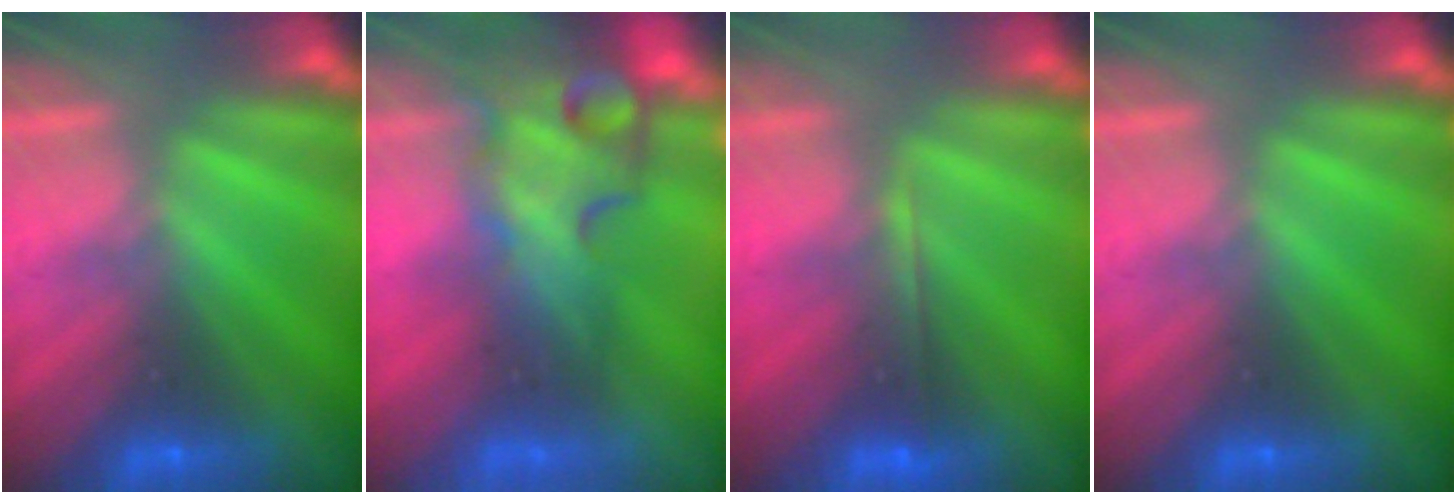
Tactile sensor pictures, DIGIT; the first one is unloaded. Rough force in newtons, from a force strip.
{"total": 7.5}
{"total": 1.9}
{"total": 0.0}